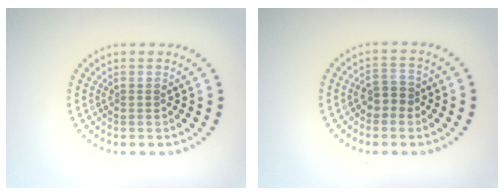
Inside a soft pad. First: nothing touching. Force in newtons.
{"total": 2.0, "press": 1.9, "slide": 0.6}